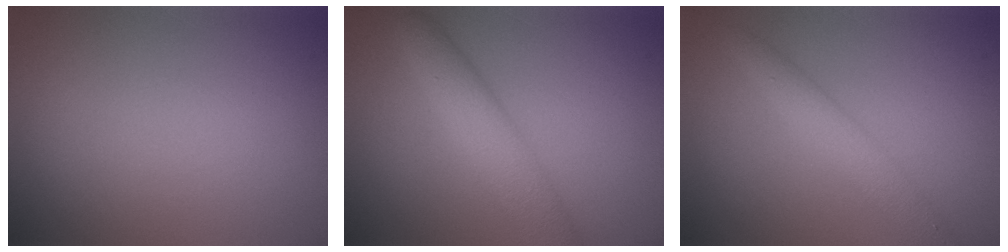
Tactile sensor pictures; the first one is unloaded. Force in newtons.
{"total": 4.6, "press": 4.6, "slide": 0.2}
{"total": 2.9, "press": 2.9, "slide": 0.1}